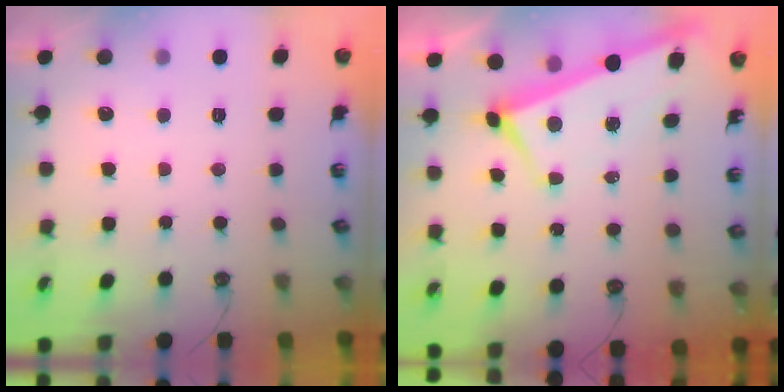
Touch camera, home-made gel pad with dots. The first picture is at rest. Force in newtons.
{"total": 2.9, "press": 2.7, "slide": 0.9}